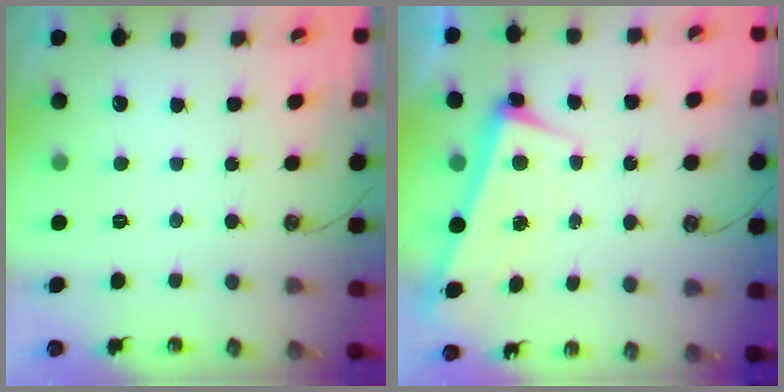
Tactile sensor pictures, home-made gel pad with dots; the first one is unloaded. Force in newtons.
{"total": 2.8, "press": 2.7, "slide": 0.7}